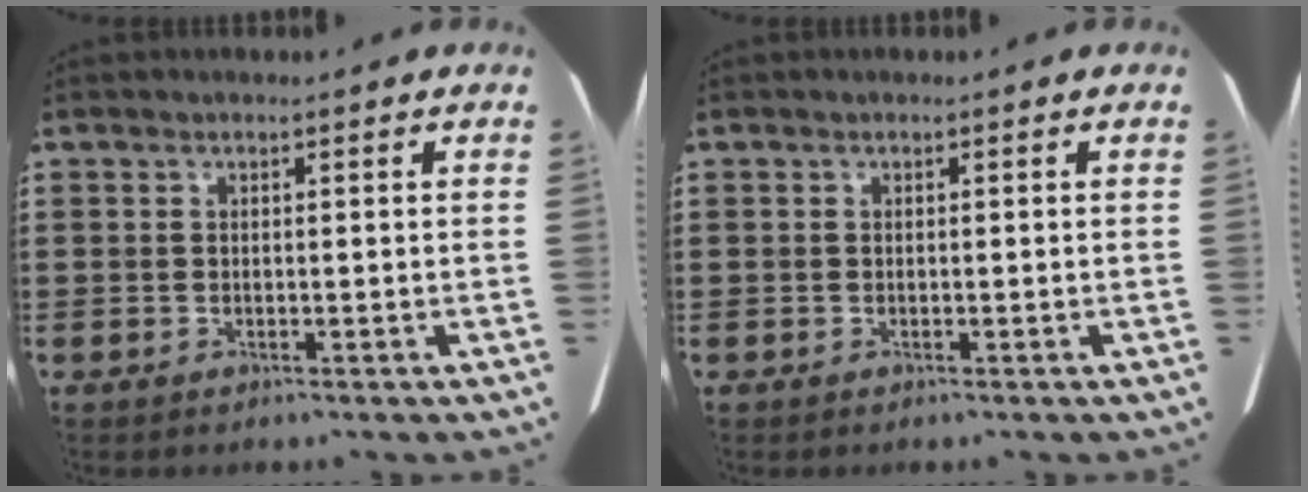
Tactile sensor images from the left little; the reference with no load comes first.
{"total": 0.0}